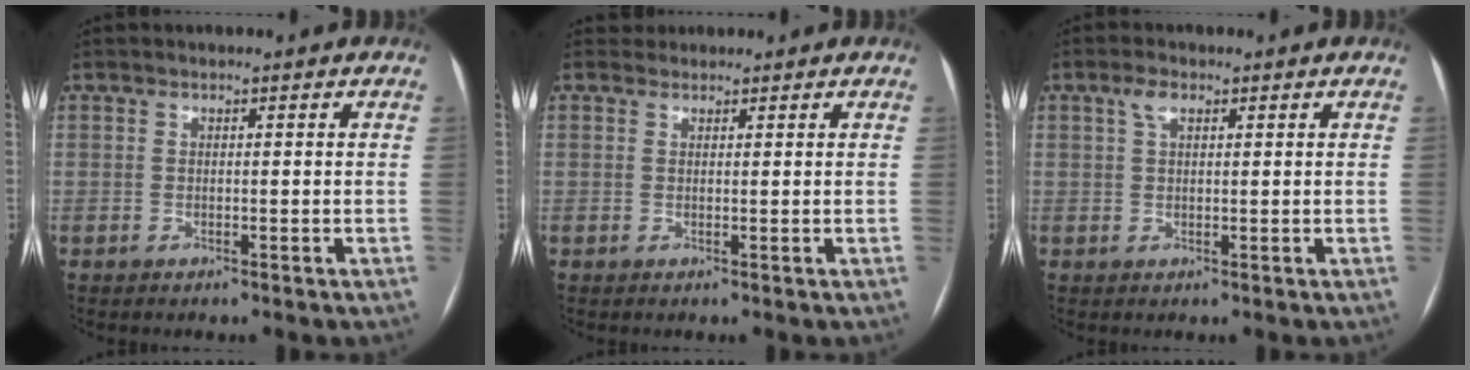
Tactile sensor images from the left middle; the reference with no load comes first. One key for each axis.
{"total": 1.4, "fx": 1.2, "fy": 0.6, "fz": -0.4, "tx": 0.003, "ty": 0.010, "tz": 0.018}
{"total": 2.2, "fx": 1.2, "fy": 0.9, "fz": 1.7, "tx": -0.040, "ty": 0.010, "tz": 0.027}